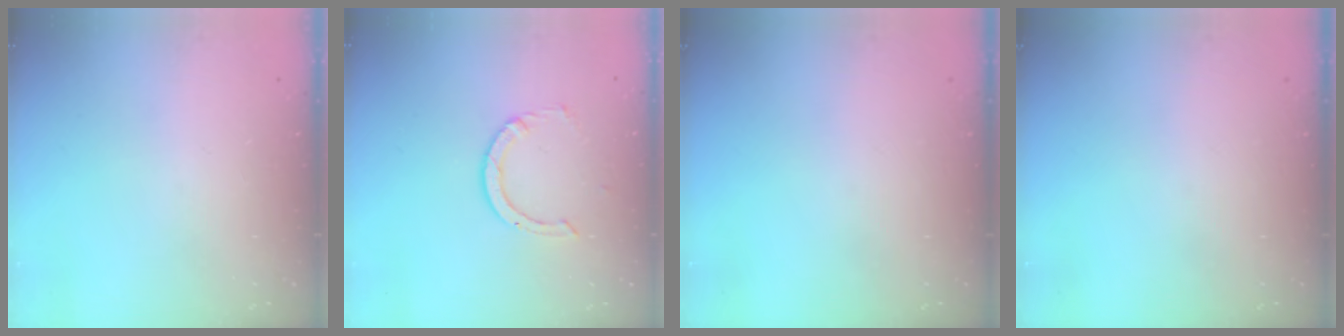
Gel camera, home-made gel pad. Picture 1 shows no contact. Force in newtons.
{"total": 1.7, "press": 1.7, "slide": 0.1}
{"total": 0.0}
{"total": 0.0}